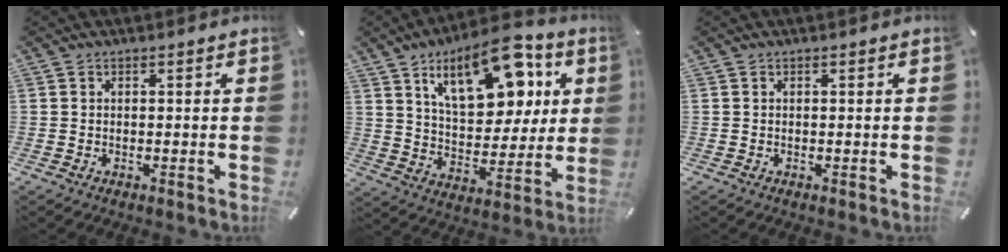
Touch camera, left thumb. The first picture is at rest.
{"total": 19.2, "force": [10.5, 10.3, 12.5], "torque": [-0.196, -0.038, 0.180]}
{"total": 0.0}